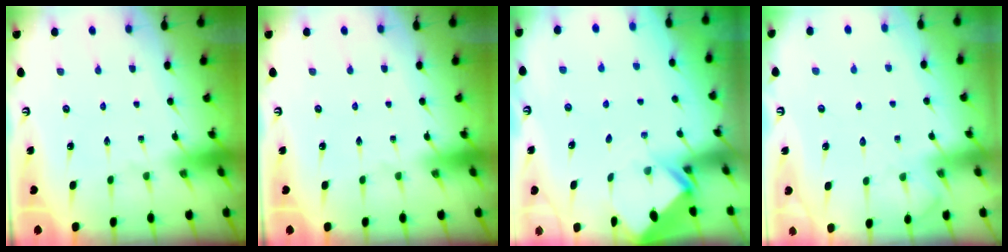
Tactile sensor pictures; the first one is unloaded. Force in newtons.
{"total": 0.0}
{"total": 2.7, "press": 2.7, "slide": 0.2}
{"total": 5.5, "press": 5.5, "slide": 0.6}